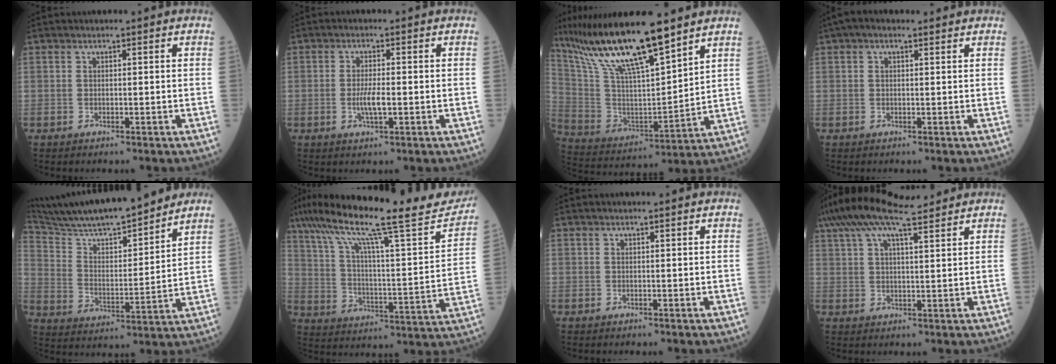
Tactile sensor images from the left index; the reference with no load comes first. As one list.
[{"total": 3.3, "force": [-1.3, 0.6, 3.0], "torque": [-0.064, -0.008, -0.024]}, {"total": 17.5, "force": [13.5, 1.6, 11.1], "torque": [-0.212, -0.004, 0.259]}, {"total": 2.7, "force": [1.6, 1.3, 1.8], "torque": [-0.037, 0.028, 0.024]}, {"total": 20.2, "force": [18.0, 1.9, 8.9], "torque": [-0.159, 0.000, 0.291]}, {"total": 25.7, "force": [20.7, 3.1, 14.9], "torque": [-0.249, 0.000, 0.291]}, {"total": 0.0}, {"total": 13.2, "force": [10.9, 1.7, 7.3], "torque": [-0.150, 0.042, 0.183]}]